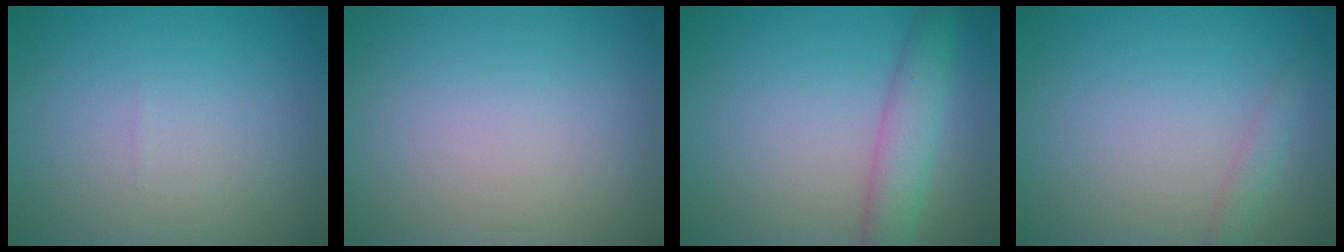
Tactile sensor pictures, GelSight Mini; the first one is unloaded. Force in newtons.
{"total": 0.0}
{"total": 3.5, "press": 3.5, "slide": 0.1}
{"total": 1.2, "press": 1.2, "slide": 0.0}